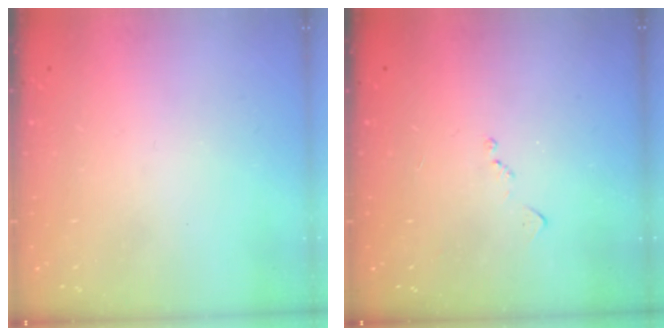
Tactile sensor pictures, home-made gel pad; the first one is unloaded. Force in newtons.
{"total": 7.1, "press": 7.1, "slide": 0.8}